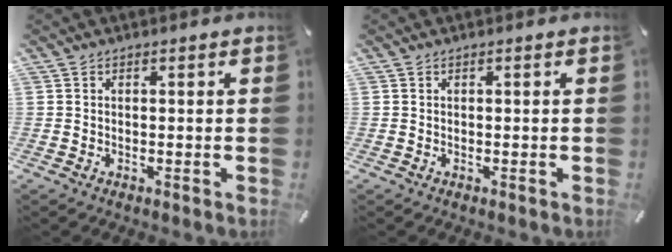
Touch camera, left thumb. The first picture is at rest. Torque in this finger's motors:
{"motor_torque": [-0.29, -0.22, 0.11, 0.04, -0.03]}